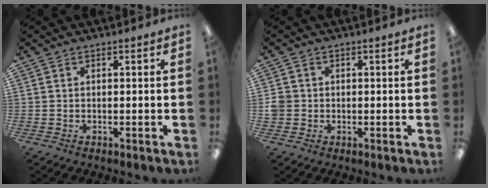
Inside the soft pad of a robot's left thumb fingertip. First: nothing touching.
{"total": 2.7, "force": [0.1, 2.7, 0.4], "torque": [-0.010, 0.005, 0.001]}